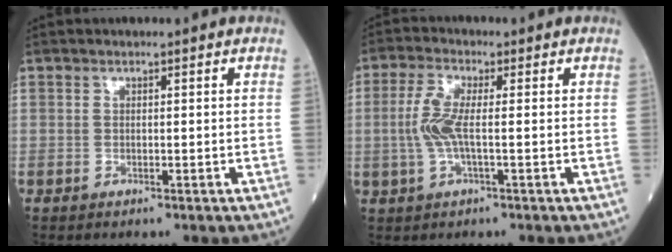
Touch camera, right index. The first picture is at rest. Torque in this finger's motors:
{"motor_torque": [0.21, -0.04, 0.18, 0.12]}